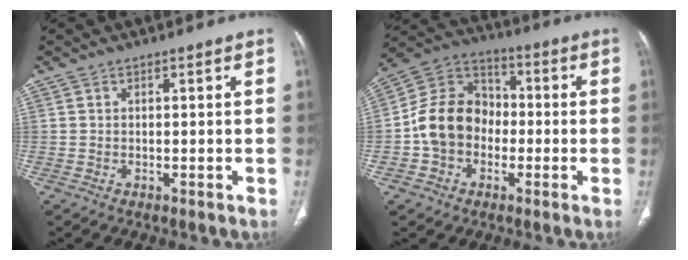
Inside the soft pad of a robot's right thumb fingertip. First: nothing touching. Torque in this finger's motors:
{"motor_torque": [1.92, 1.91, 0.64, -0.69, 0.13]}